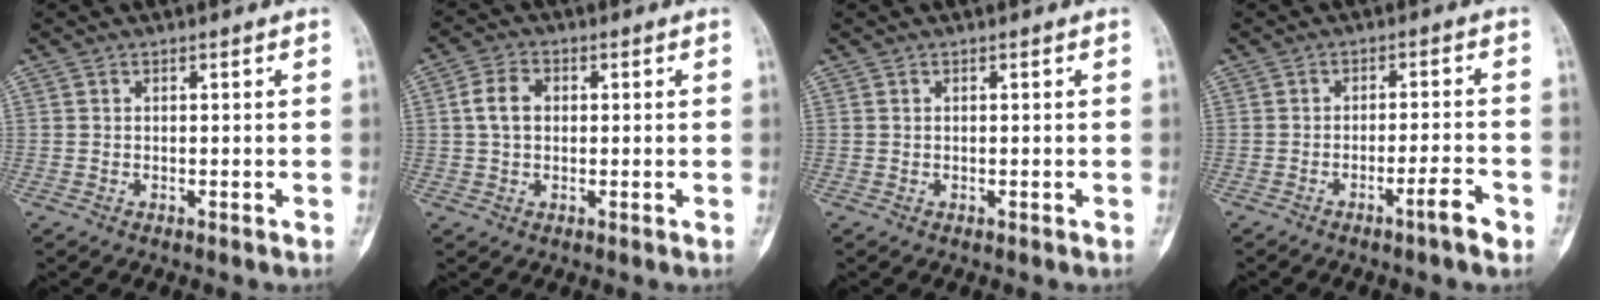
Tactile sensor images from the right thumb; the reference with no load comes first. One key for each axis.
{"total": 5.2, "fx": 0.7, "fy": 3.7, "fz": 3.6, "tx": -0.064, "ty": 0.010, "tz": 0.008}
{"total": 0.0}
{"total": 4.6, "fx": -2.8, "fy": 0.3, "fz": 3.6, "tx": -0.061, "ty": 0.018, "tz": -0.044}